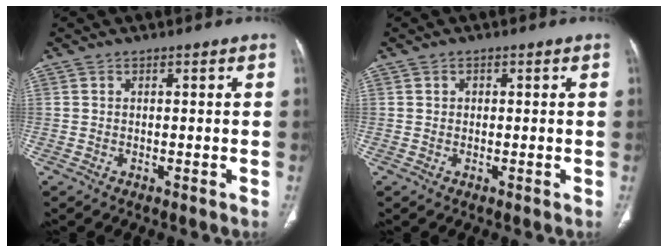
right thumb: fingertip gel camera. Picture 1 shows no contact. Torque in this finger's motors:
{"motor_torque": [-0.15, -0.12, -0.48, 0.14, 0.05]}